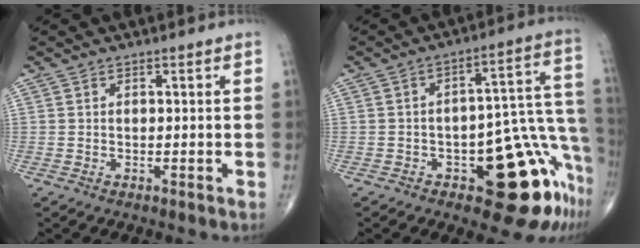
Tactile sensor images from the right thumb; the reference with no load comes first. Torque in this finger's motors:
{"motor_torque": [3.90, 1.11, 1.18, -0.82, 0.28]}